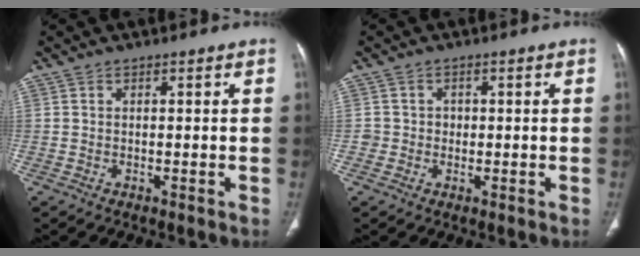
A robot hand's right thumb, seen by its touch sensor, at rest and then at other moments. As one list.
[{"total": 2.3, "force": [-0.3, 2.3, 0.2], "torque": [0.015, 0.010, -0.006]}]